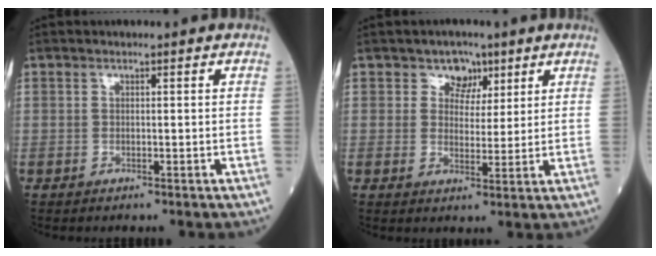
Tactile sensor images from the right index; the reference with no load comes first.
{"total": 4.1, "force": [2.3, 3.2, 1.1], "torque": [-0.007, 0.004, 0.035]}